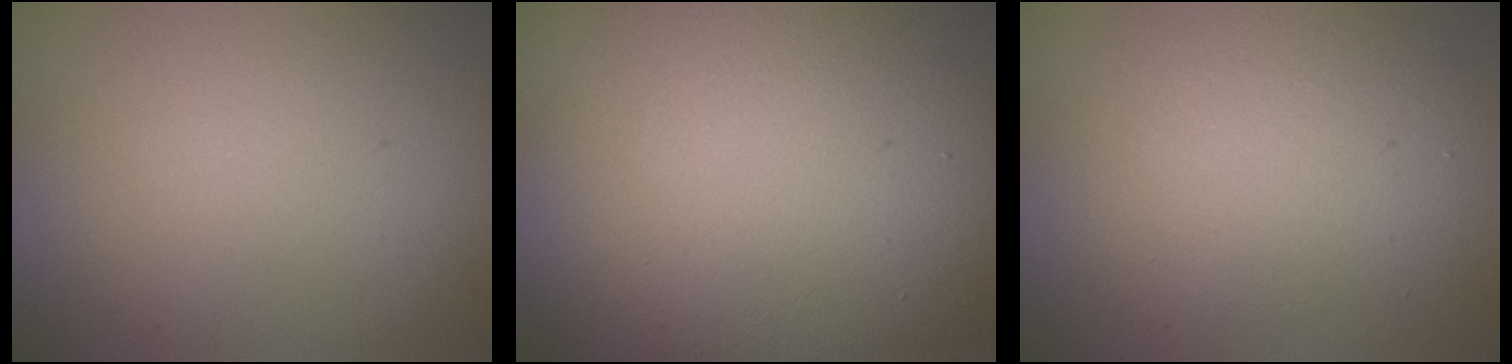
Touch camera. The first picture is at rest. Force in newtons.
{"total": 18.8, "press": 18.7, "slide": 1.3}
{"total": 4.6, "press": 4.6, "slide": 0.4}